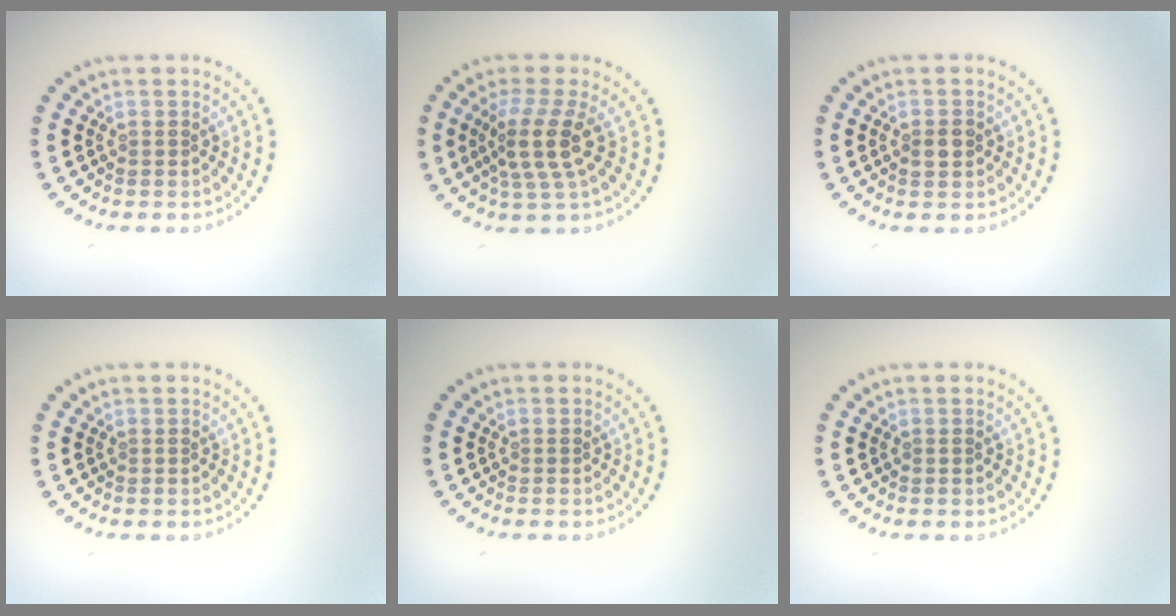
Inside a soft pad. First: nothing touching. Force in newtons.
{"total": 3.7, "press": 2.9, "slide": 2.3}
{"total": 1.7, "press": 1.7, "slide": 0.1}
{"total": 0.0}
{"total": 0.0}
{"total": 0.0}